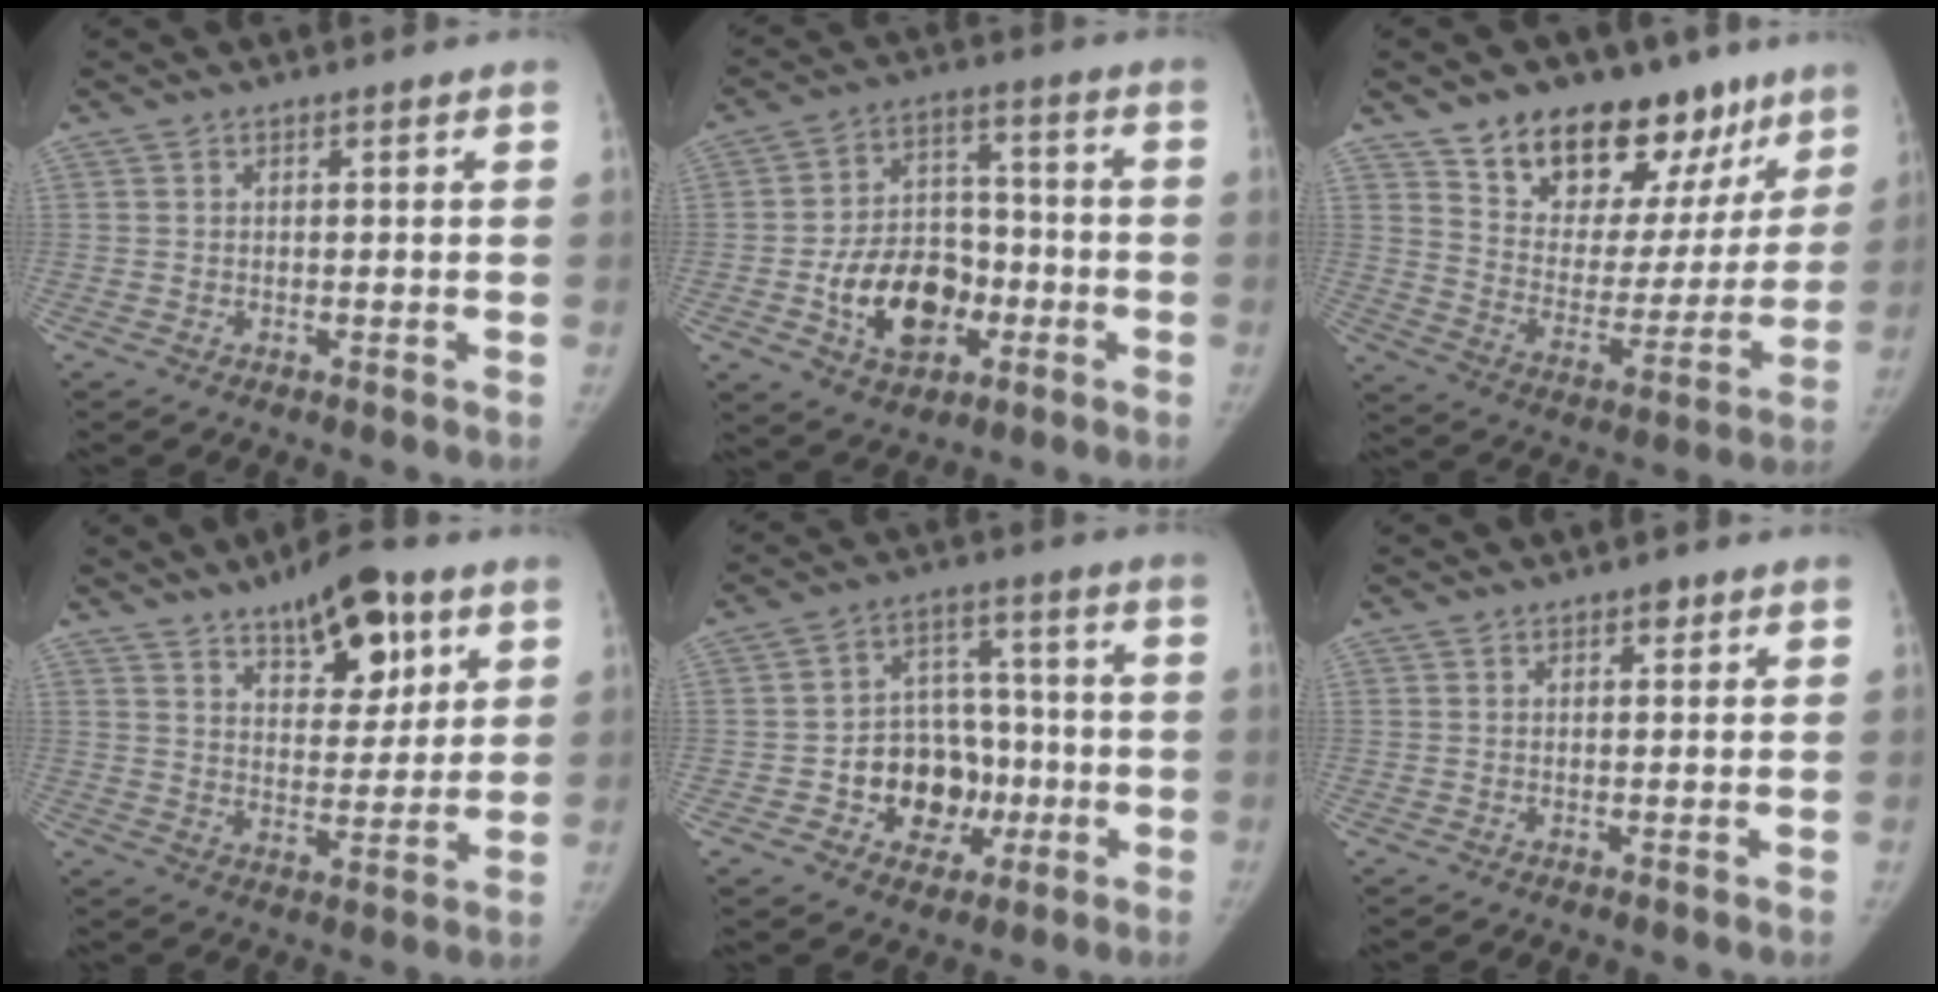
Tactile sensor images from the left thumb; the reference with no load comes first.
{"total": 15.0, "force": [-4.6, 10.5, 9.6], "torque": [-0.114, 0.031, -0.072]}
{"total": 23.6, "force": [15.6, 13.0, 12.0], "torque": [-0.122, -0.066, 0.246]}
{"total": 14.0, "force": [8.0, 6.3, 9.6], "torque": [-0.102, -0.037, 0.123]}
{"total": 13.4, "force": [-3.6, 10.5, 7.6], "torque": [-0.056, 0.039, -0.050]}
{"total": 1.5, "force": [1.0, 0.7, 0.9], "torque": [-0.006, -0.003, 0.011]}